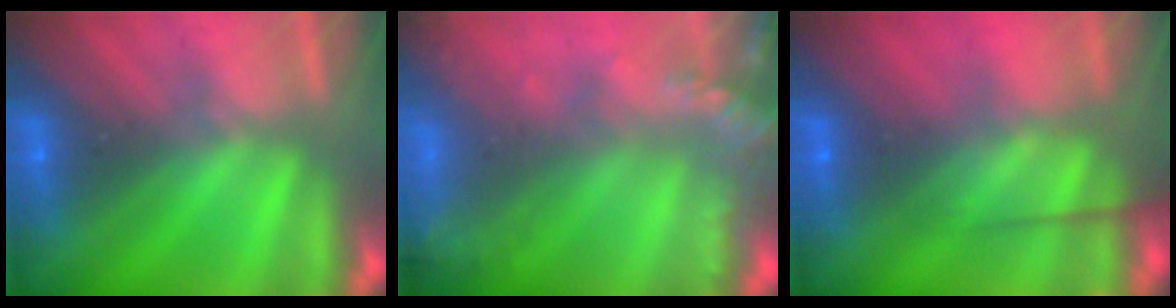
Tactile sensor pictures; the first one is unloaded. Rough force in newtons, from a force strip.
{"total": 6.9}
{"total": 7.3}